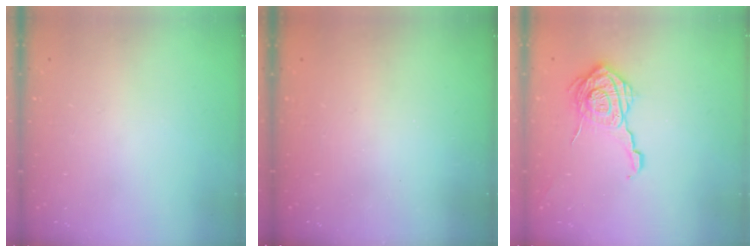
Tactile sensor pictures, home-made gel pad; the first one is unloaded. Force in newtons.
{"total": 2.6, "press": 2.5, "slide": 0.9}
{"total": 18.1, "press": 18.1, "slide": 0.8}